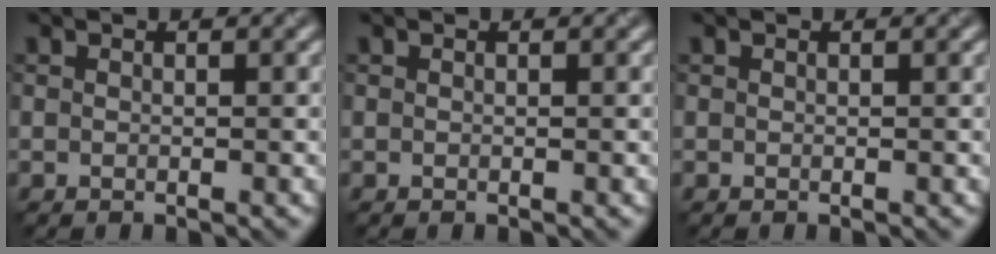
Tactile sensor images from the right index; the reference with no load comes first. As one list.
[{"total": 0.0}, {"total": 0.0}]